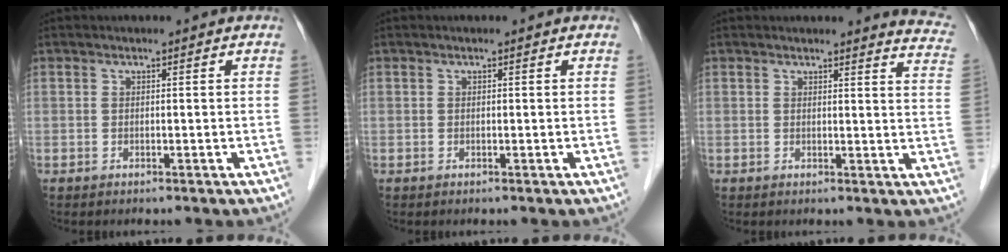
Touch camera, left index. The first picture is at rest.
{"total": 0.0}
{"total": 7.8, "force": [7.7, 0.4, 1.1], "torque": [0.012, -0.066, 0.046]}